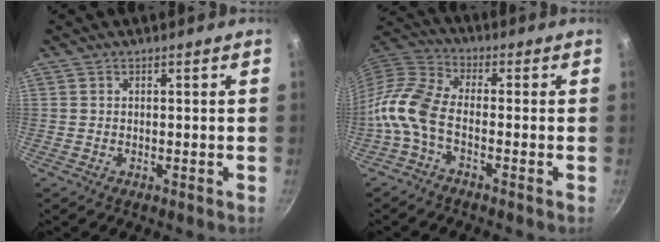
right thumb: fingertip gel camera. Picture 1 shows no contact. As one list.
[{"total": 8.6, "force": [-3.4, 4.4, 6.5], "torque": [-0.147, 0.037, -0.088]}]